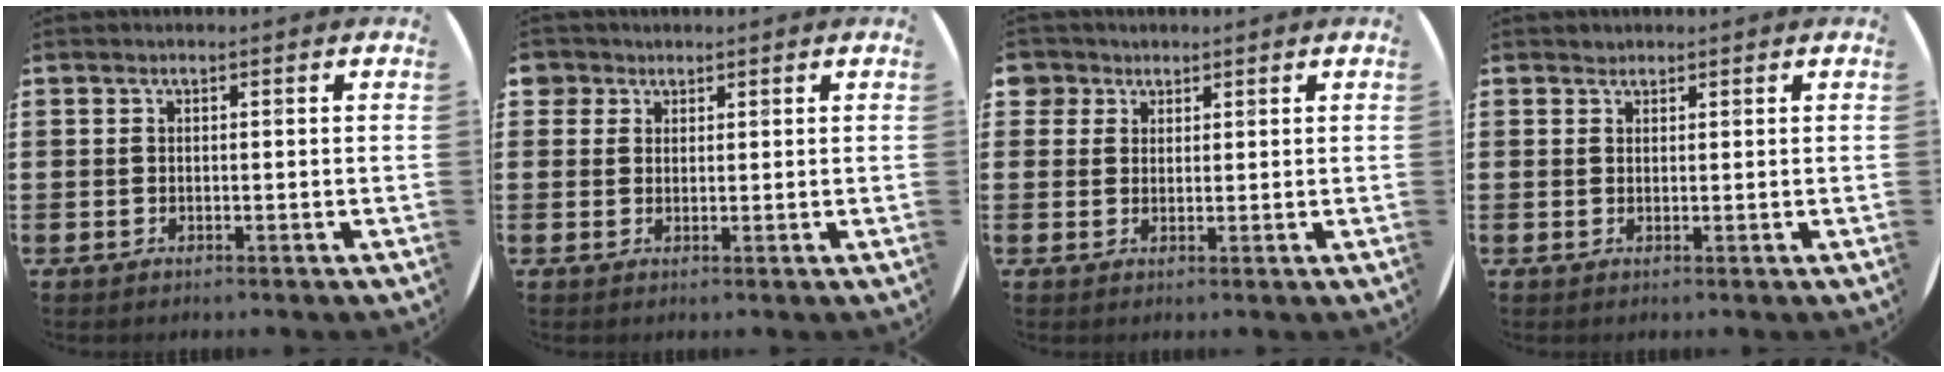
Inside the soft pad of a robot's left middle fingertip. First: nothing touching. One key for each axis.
{"total": 2.1, "fx": 1.6, "fy": 1.4, "fz": 0.0, "tx": 0.003, "ty": 0.003, "tz": 0.030}
{"total": 2.5, "fx": 1.8, "fy": 1.7, "fz": -0.1, "tx": 0.002, "ty": 0.004, "tz": 0.034}
{"total": 0.8, "fx": 0.8, "fy": 0.3, "fz": -0.1, "tx": 0.002, "ty": 0.003, "tz": 0.015}